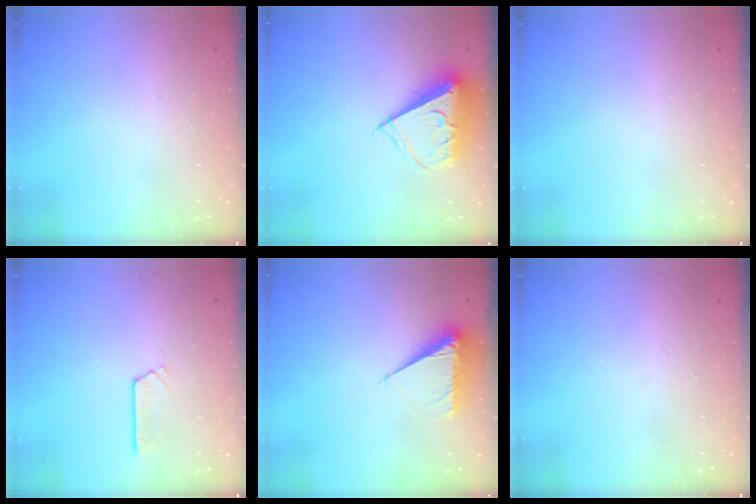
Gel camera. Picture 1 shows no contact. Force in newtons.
{"total": 9.9, "press": 9.9, "slide": 0.4}
{"total": 0.0}
{"total": 2.7, "press": 2.7, "slide": 0.2}
{"total": 7.4, "press": 7.3, "slide": 1.0}
{"total": 0.0}